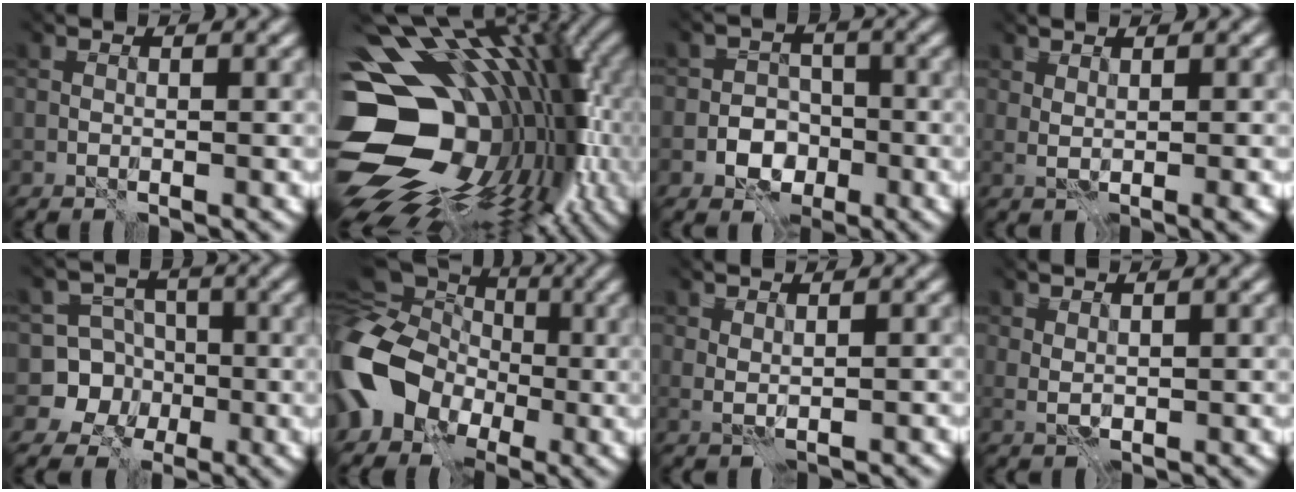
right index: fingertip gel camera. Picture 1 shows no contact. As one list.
[{"total": 18.1, "force": [-2.2, 13.5, 11.9], "torque": [-0.175, -0.017, -0.013]}, {"total": 3.0, "force": [-1.3, 2.5, 1.1], "torque": [0.012, 0.003, -0.038]}, {"total": 1.1, "force": [0.9, -0.3, 0.7], "torque": [-0.012, 0.000, 0.017]}, {"total": 6.5, "force": [-1.5, 6.3, 0.4], "torque": [0.006, 0.010, -0.054]}, {"total": 11.9, "force": [-2.7, 9.6, 6.4], "torque": [-0.147, -0.021, -0.057]}, {"total": 0.9, "force": [0.8, -0.4, 0.1], "torque": [-0.005, 0.000, 0.019]}, {"total": 0.9, "force": [0.9, 0.0, 0.2], "torque": [-0.009, 0.000, 0.020]}]